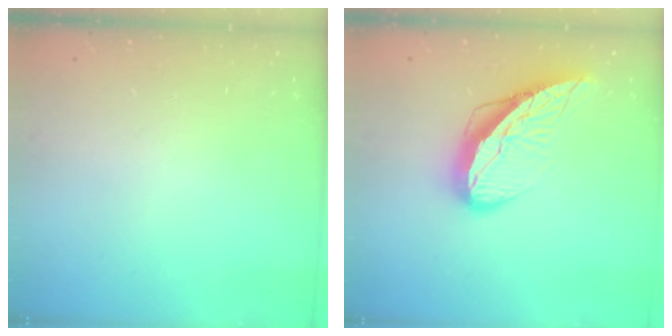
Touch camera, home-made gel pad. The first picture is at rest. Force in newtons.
{"total": 12.0, "press": 12.0, "slide": 1.2}